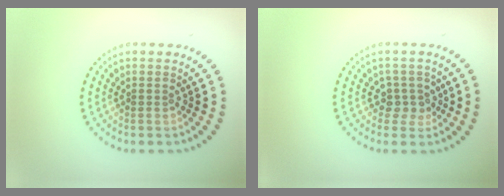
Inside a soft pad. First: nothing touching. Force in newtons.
{"total": 2.1, "press": 1.7, "slide": 1.1}